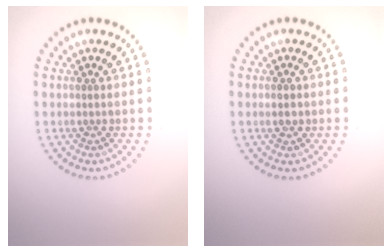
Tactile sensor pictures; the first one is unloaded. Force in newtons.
{"total": 1.5, "press": 1.5, "slide": 0.1}